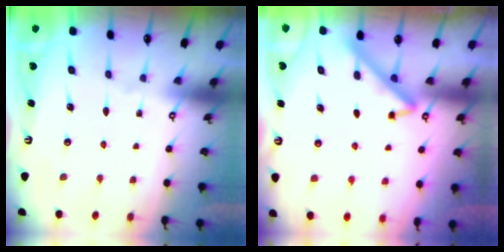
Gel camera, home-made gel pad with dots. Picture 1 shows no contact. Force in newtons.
{"total": 4.3, "press": 4.3, "slide": 0.4}